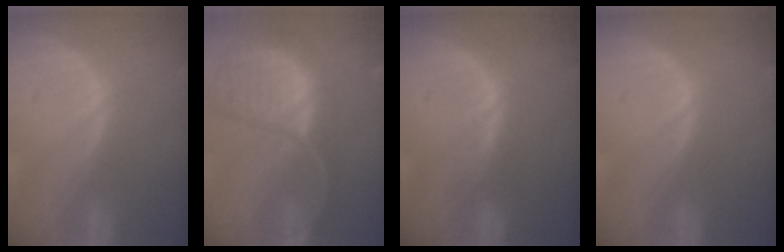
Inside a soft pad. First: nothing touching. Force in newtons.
{"total": 12.0, "press": 9.9, "slide": 6.9}
{"total": 2.1, "press": 2.1, "slide": 0.2}
{"total": 0.0}